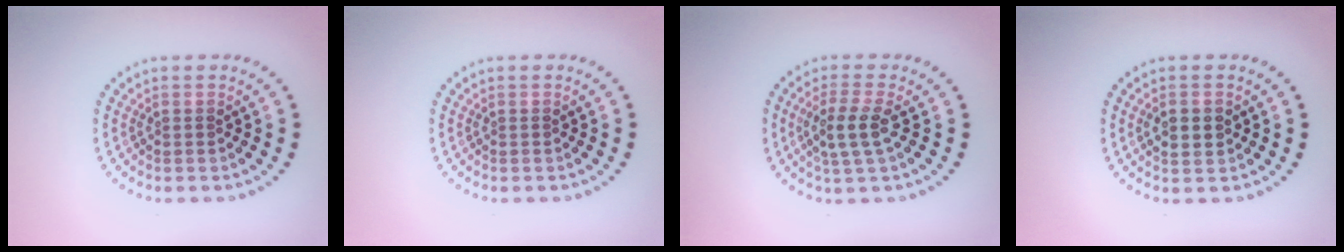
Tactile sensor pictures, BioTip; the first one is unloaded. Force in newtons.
{"total": 0.0}
{"total": 3.1, "press": 2.9, "slide": 1.3}
{"total": 2.3, "press": 2.3, "slide": 0.2}